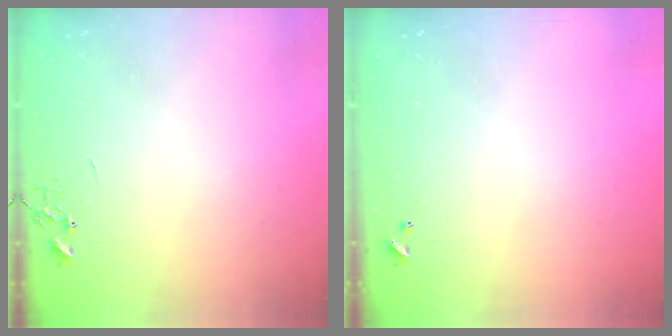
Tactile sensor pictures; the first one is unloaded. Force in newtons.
{"total": 0.0}